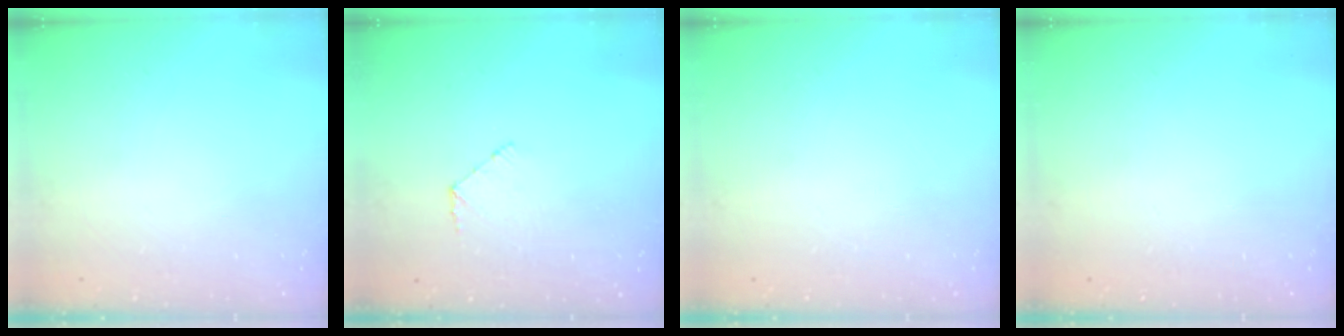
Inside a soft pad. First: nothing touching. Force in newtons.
{"total": 5.3, "press": 5.3, "slide": 0.5}
{"total": 0.0}
{"total": 0.0}